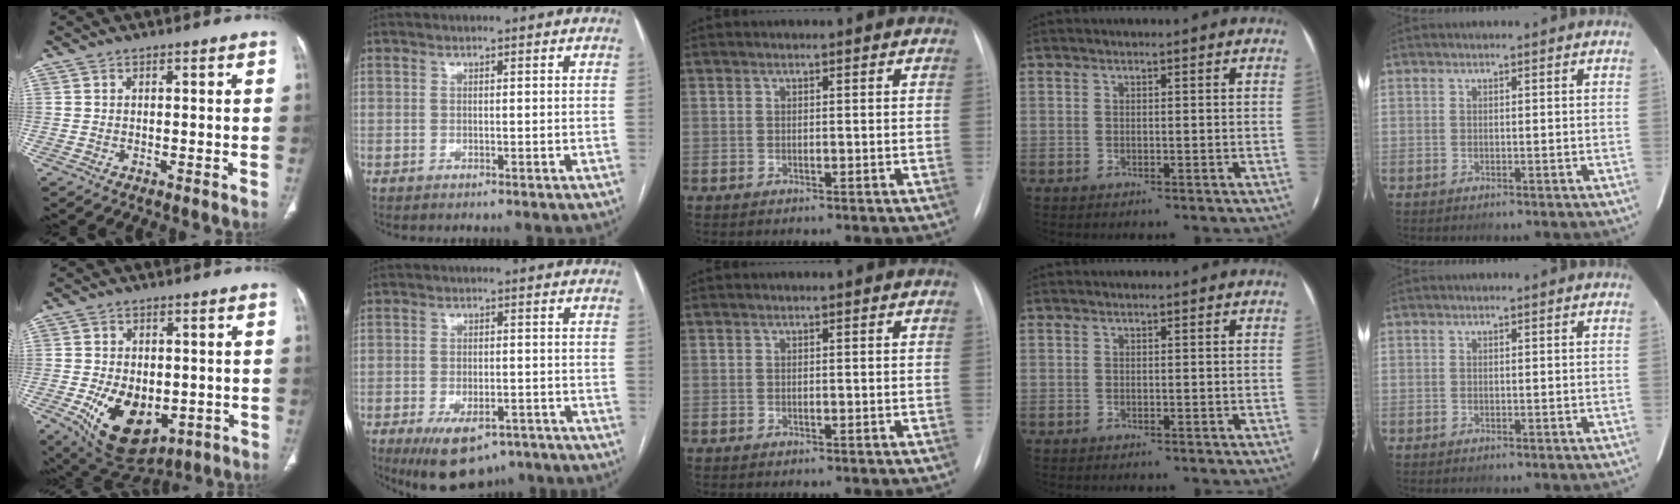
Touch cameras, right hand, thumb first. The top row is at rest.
{"thumb": {"total": 14.7, "force": [-4.1, 9.3, 10.7], "torque": [-0.155, -0.005, -0.041]}, "index": {"total": 10.0, "force": [-6.7, 4.7, 5.8], "torque": [-0.089, -0.003, -0.097]}}